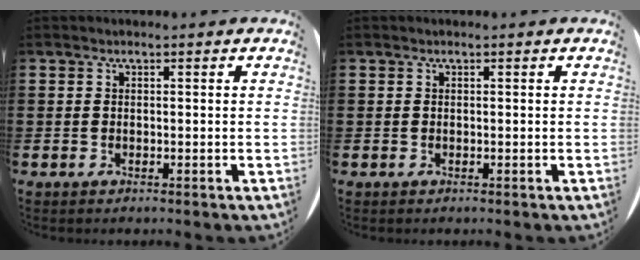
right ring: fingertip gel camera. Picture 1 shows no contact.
{"total": 0.0}